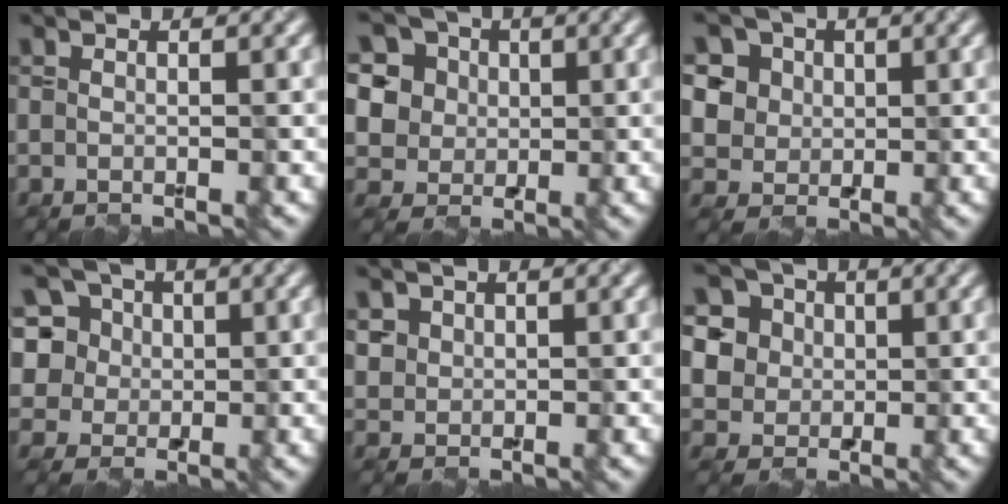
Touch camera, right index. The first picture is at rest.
{"total": 10.6, "force": [4.7, 8.5, 4.3], "torque": [-0.108, 0.026, 0.067]}
{"total": 8.5, "force": [4.0, 6.8, 3.3], "torque": [-0.073, 0.017, 0.049]}
{"total": 10.4, "force": [4.1, 8.8, 4.0], "torque": [-0.105, 0.042, 0.054]}
{"total": 2.0, "force": [0.9, 1.7, 0.4], "torque": [-0.019, -0.001, 0.035]}
{"total": 9.5, "force": [4.2, 7.7, 3.7], "torque": [-0.089, 0.023, 0.055]}